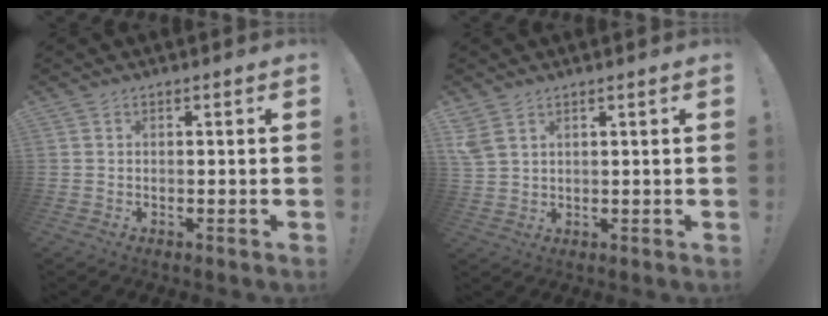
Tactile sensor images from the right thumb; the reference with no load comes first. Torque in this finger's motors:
{"motor_torque": [-0.03, 0.06, 0.32, 0.27, 0.00]}